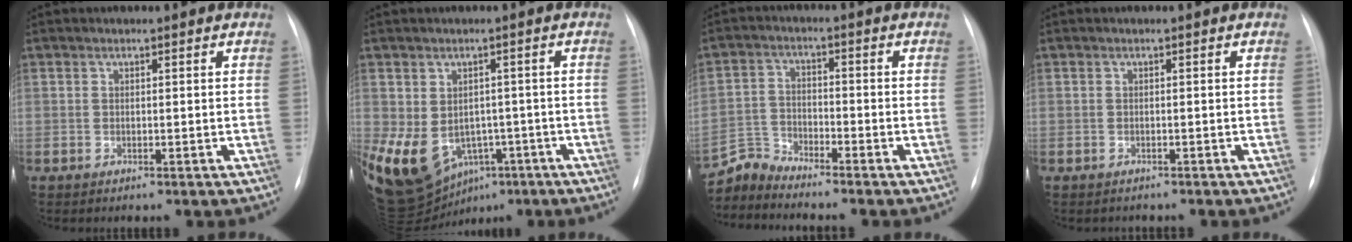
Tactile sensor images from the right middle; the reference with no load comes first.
{"total": 17.7, "force": [-7.3, 12.9, 9.7], "torque": [-0.223, -0.003, -0.089]}
{"total": 4.4, "force": [-4.3, -0.6, -0.9], "torque": [0.011, -0.012, -0.083]}
{"total": 1.0, "force": [-0.9, 0.4, 0.0], "torque": [-0.008, -0.003, -0.010]}